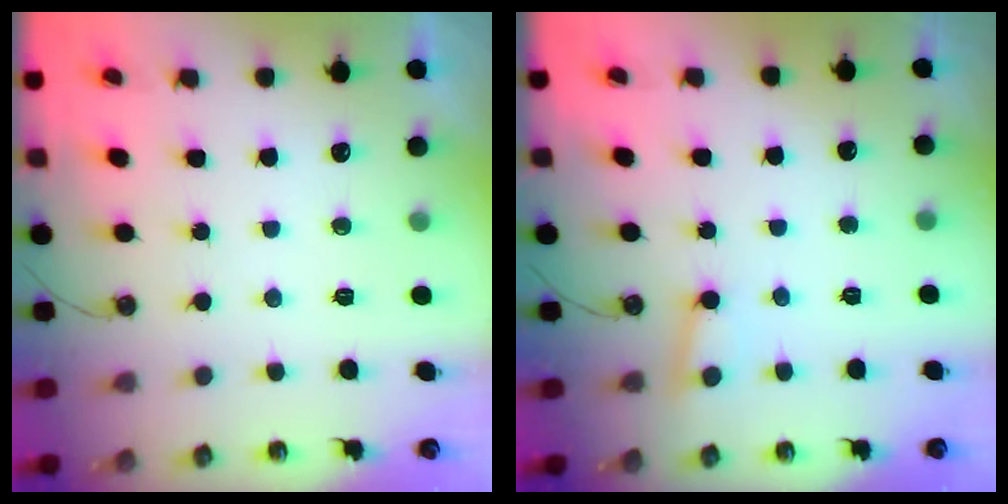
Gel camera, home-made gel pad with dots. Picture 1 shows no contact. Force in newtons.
{"total": 3.2, "press": 3.2, "slide": 0.3}